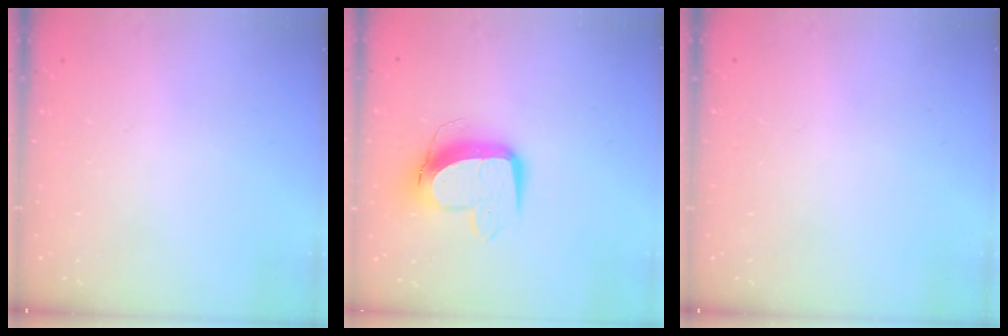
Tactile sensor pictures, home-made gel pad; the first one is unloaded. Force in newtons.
{"total": 12.1, "press": 12.0, "slide": 1.4}
{"total": 0.0}